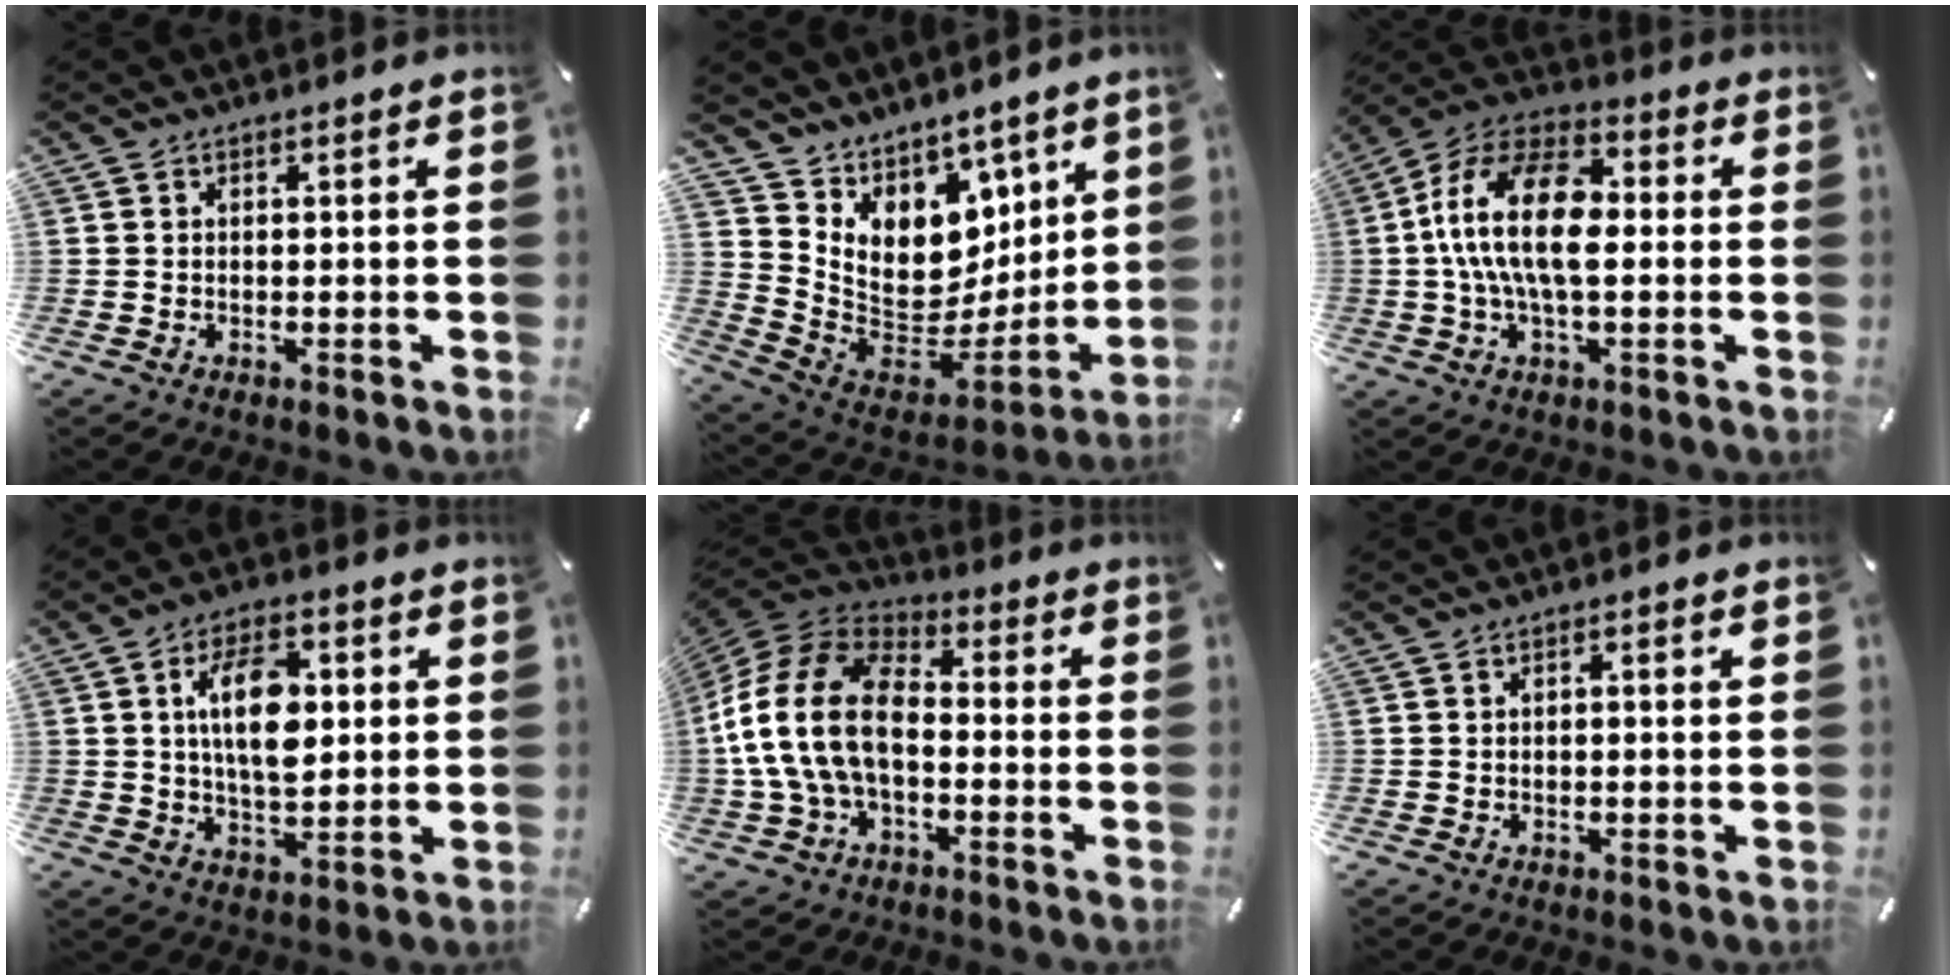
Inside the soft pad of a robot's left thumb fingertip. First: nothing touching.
{"total": 9.6, "force": [4.5, 8.3, 1.4], "torque": [-0.021, -0.088, 0.095]}
{"total": 15.8, "force": [-0.5, 8.5, 13.4], "torque": [-0.282, 0.008, -0.012]}
{"total": 12.8, "force": [2.3, 7.4, 10.2], "torque": [-0.194, 0.000, 0.031]}
{"total": 17.3, "force": [-2.8, 11.4, 12.7], "torque": [-0.272, 0.026, -0.054]}
{"total": 1.0, "force": [0.1, 0.3, 1.0], "torque": [-0.018, 0.003, 0.000]}